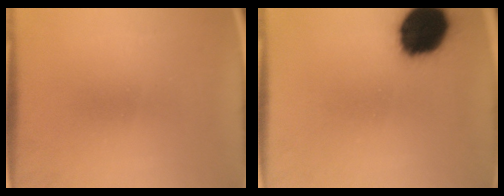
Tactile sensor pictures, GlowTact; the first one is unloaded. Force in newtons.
{"total": 17.9}